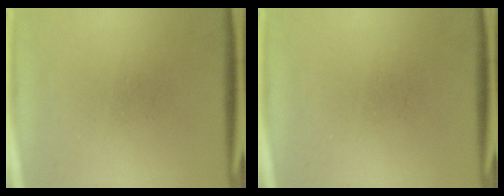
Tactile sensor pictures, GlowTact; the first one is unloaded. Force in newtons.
{"total": 0.0}